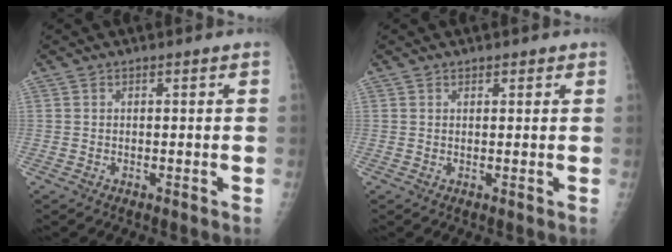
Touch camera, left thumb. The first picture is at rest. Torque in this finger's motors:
{"motor_torque": [-0.40, -0.06, -0.17, -0.13, -0.01]}